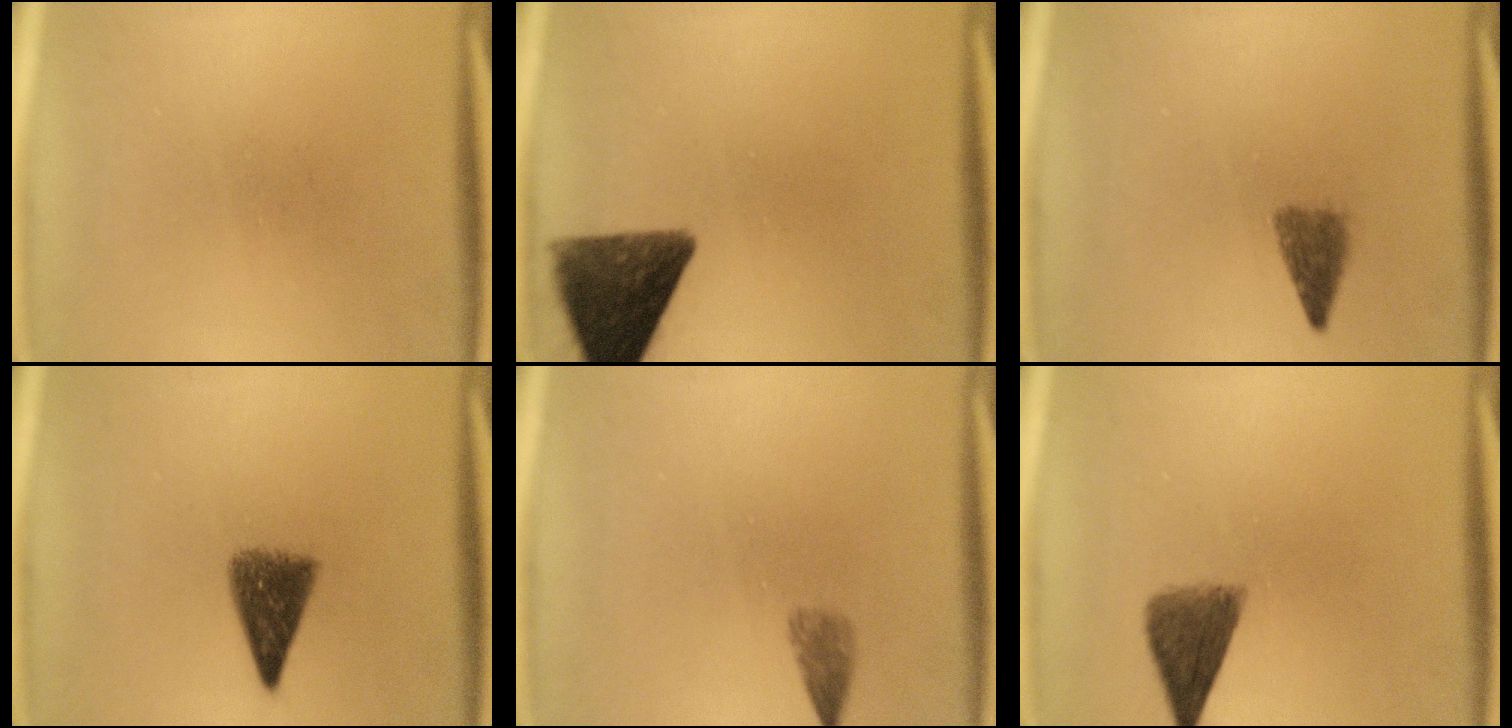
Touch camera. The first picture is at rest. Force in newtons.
{"total": 11.8}
{"total": 2.8}
{"total": 6.2}
{"total": 1.8}
{"total": 5.8}